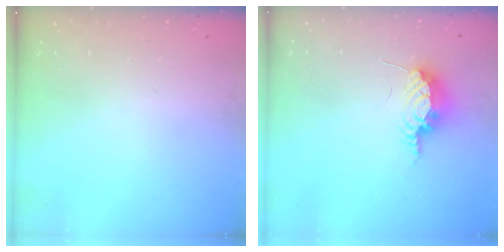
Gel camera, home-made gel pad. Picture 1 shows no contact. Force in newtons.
{"total": 7.6, "press": 7.3, "slide": 1.9}